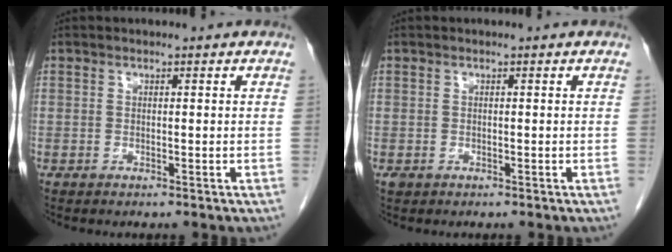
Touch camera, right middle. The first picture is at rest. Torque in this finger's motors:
{"motor_torque": [0.28, 0.02, 0.03, 0.01]}